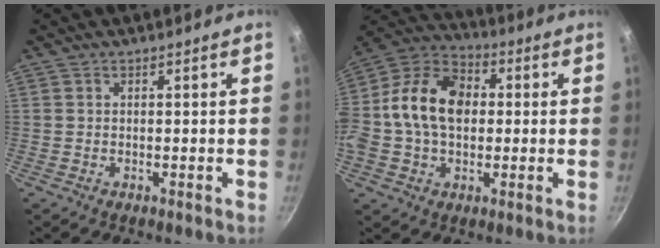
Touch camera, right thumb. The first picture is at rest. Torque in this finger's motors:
{"motor_torque": [1.47, 3.05, 1.10, -0.73, 0.63]}